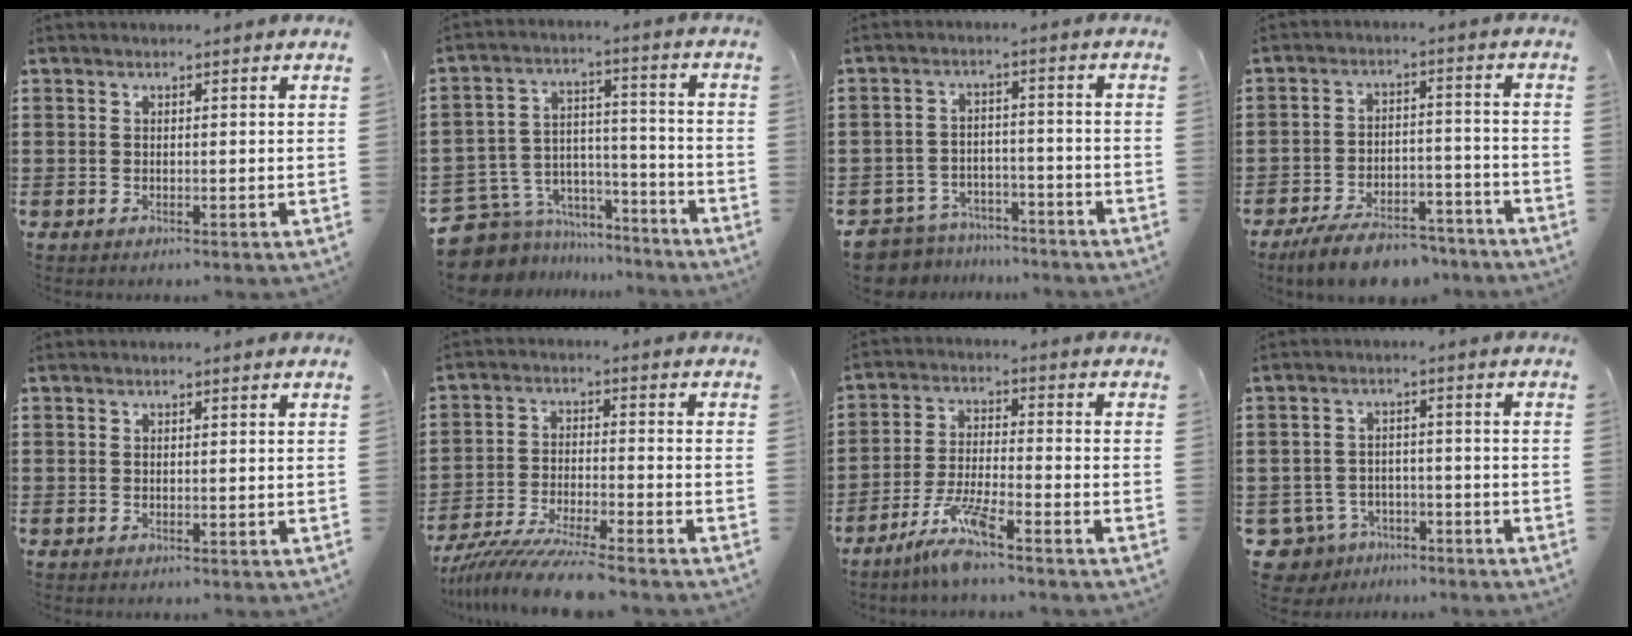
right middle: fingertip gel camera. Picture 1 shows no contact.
{"total": 7.4, "force": [-6.1, 4.2, 1.0], "torque": [-0.052, 0.000, -0.119]}
{"total": 5.9, "force": [-5.8, 1.1, 0.1], "torque": [-0.024, 0.007, -0.123]}
{"total": 7.8, "force": [-7.0, 1.9, 2.8], "torque": [-0.047, 0.019, -0.130]}
{"total": 0.0}
{"total": 8.4, "force": [-7.8, 0.0, 3.2], "torque": [-0.064, -0.005, -0.149]}
{"total": 6.9, "force": [-5.4, 0.4, 4.3], "torque": [-0.095, -0.011, -0.104]}
{"total": 4.2, "force": [-3.8, 1.7, 0.7], "torque": [-0.042, 0.000, -0.082]}